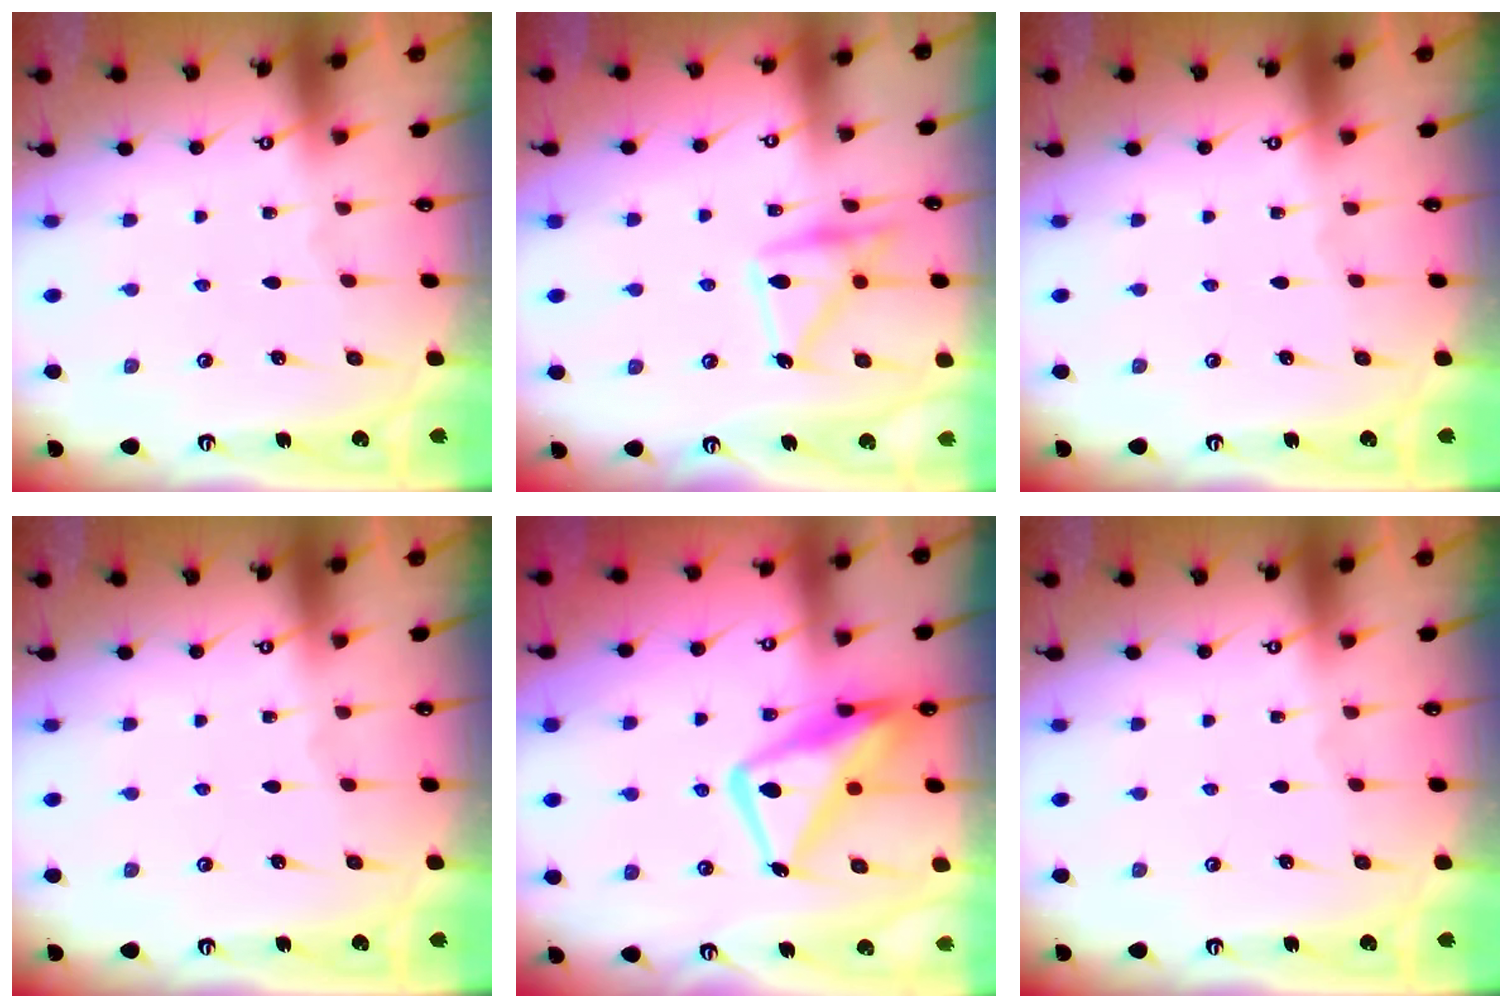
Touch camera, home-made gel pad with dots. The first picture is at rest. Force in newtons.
{"total": 17.5, "press": 17.4, "slide": 1.2}
{"total": 0.0}
{"total": 0.0}
{"total": 16.8, "press": 16.8, "slide": 1.7}
{"total": 0.0}